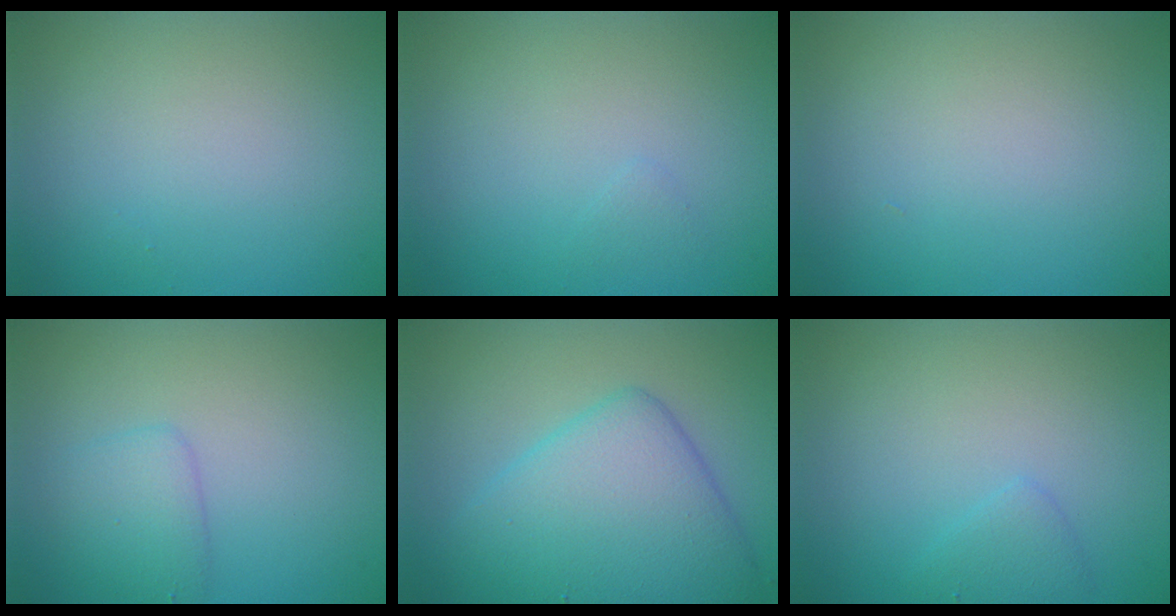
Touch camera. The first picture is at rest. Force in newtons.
{"total": 0.5, "press": 0.5, "slide": 0.1}
{"total": 0.0}
{"total": 2.2, "press": 2.2, "slide": 0.1}
{"total": 7.5, "press": 7.5, "slide": 0.4}
{"total": 1.3, "press": 1.3, "slide": 0.1}